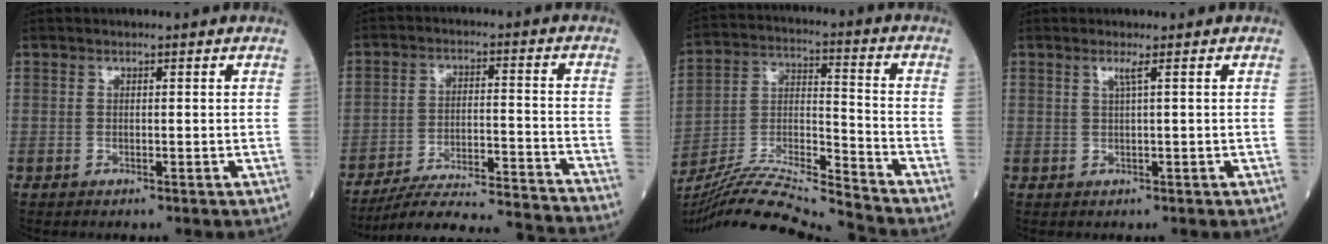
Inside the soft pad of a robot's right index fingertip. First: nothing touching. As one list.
[{"total": 21.1, "force": [-20.1, -0.4, 6.4], "torque": [-0.078, -0.017, -0.286]}, {"total": 16.6, "force": [-15.6, -2.2, 5.3], "torque": [-0.097, 0.005, -0.281]}, {"total": 1.2, "force": [0.5, -0.5, 1.0], "torque": [-0.028, -0.003, 0.013]}]